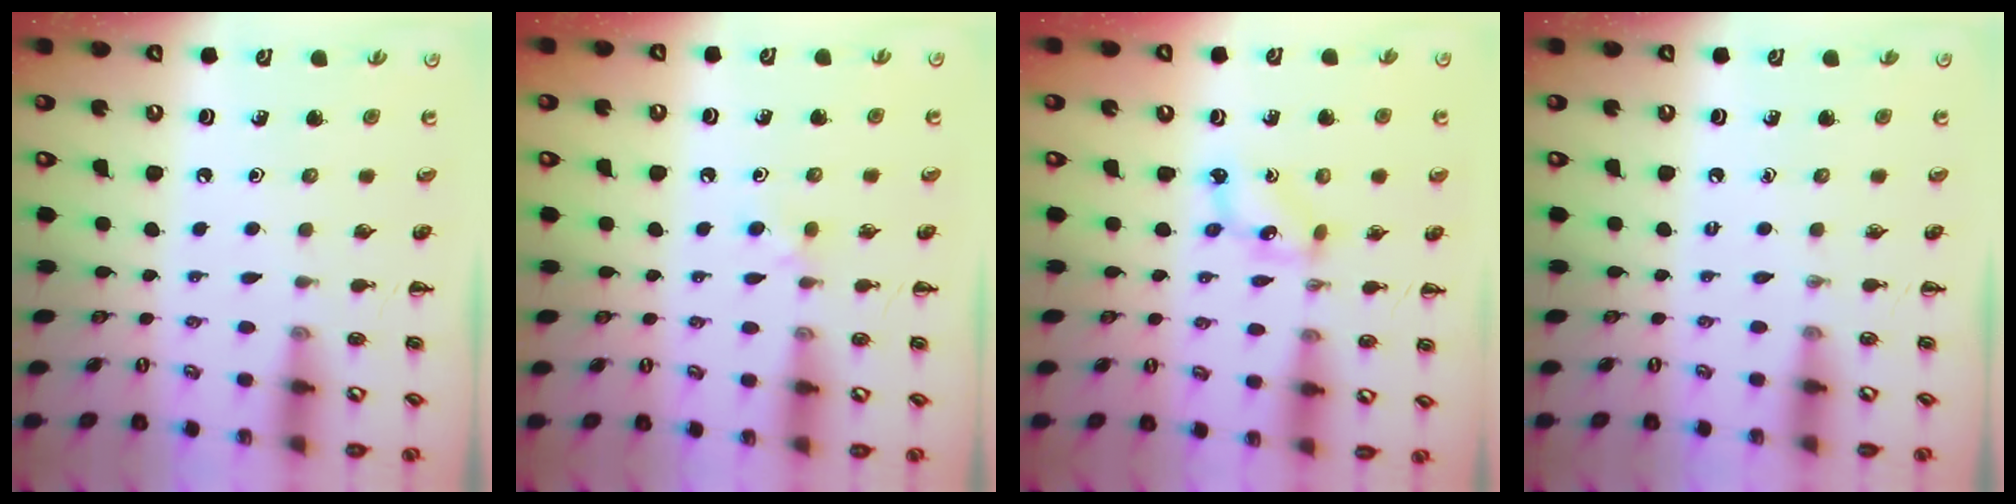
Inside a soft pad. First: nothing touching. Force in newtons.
{"total": 2.8, "press": 2.6, "slide": 1.1}
{"total": 3.1, "press": 3.0, "slide": 0.9}
{"total": 0.0}